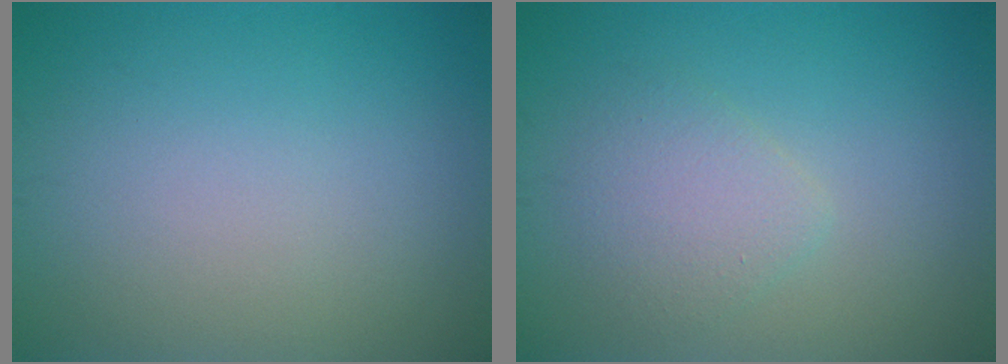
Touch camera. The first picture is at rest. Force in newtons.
{"total": 2.4, "press": 2.4, "slide": 0.2}